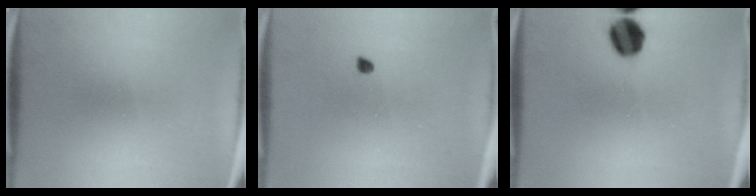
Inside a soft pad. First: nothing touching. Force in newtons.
{"total": 1.0}
{"total": 8.1}